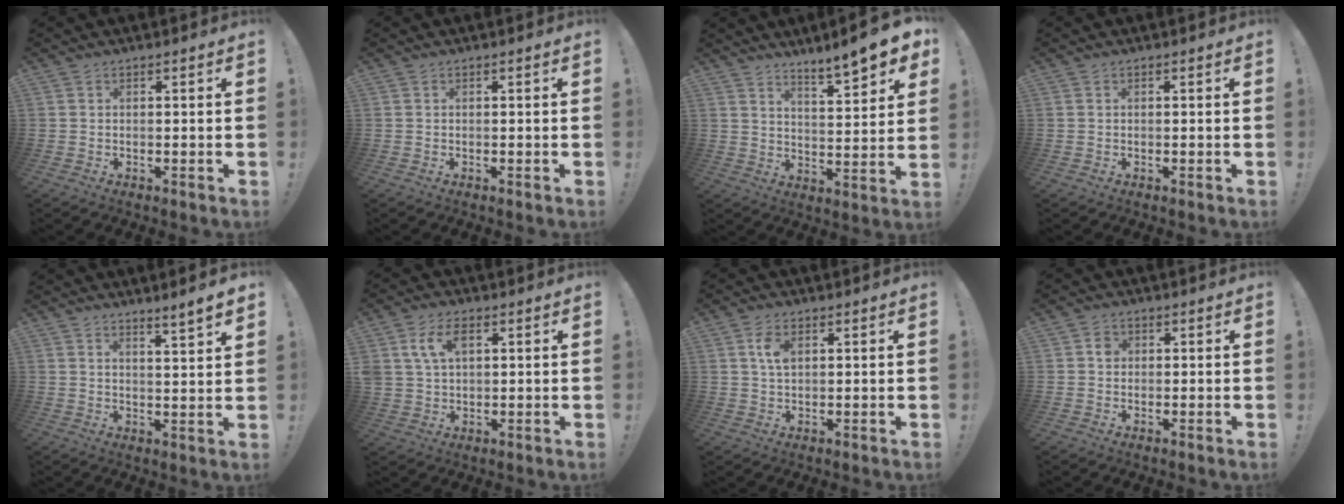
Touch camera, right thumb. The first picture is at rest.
{"total": 0.0}
{"total": 9.1, "force": [7.3, 0.1, 5.5], "torque": [-0.075, -0.063, 0.117]}
{"total": 0.0}
{"total": 4.8, "force": [3.7, -0.6, 2.9], "torque": [-0.037, -0.032, 0.059]}
{"total": 8.1, "force": [3.0, 5.3, 5.3], "torque": [-0.104, 0.008, 0.059]}
{"total": 4.8, "force": [1.7, 2.6, 3.7], "torque": [-0.063, 0.000, 0.028]}
{"total": 2.2, "force": [0.1, 2.0, 0.9], "torque": [-0.005, 0.000, -0.002]}